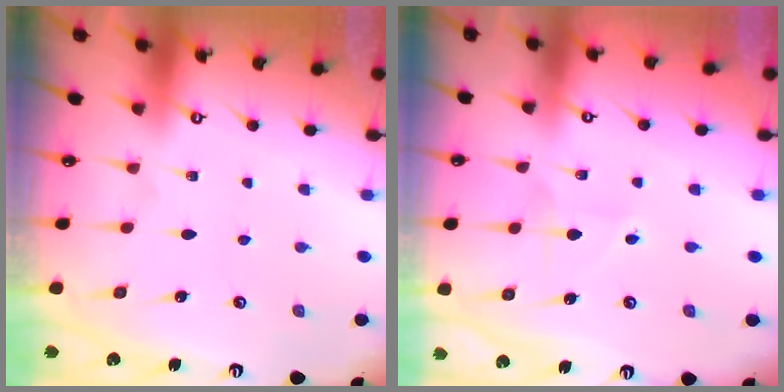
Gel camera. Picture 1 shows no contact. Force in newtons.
{"total": 3.7, "press": 3.7, "slide": 0.5}